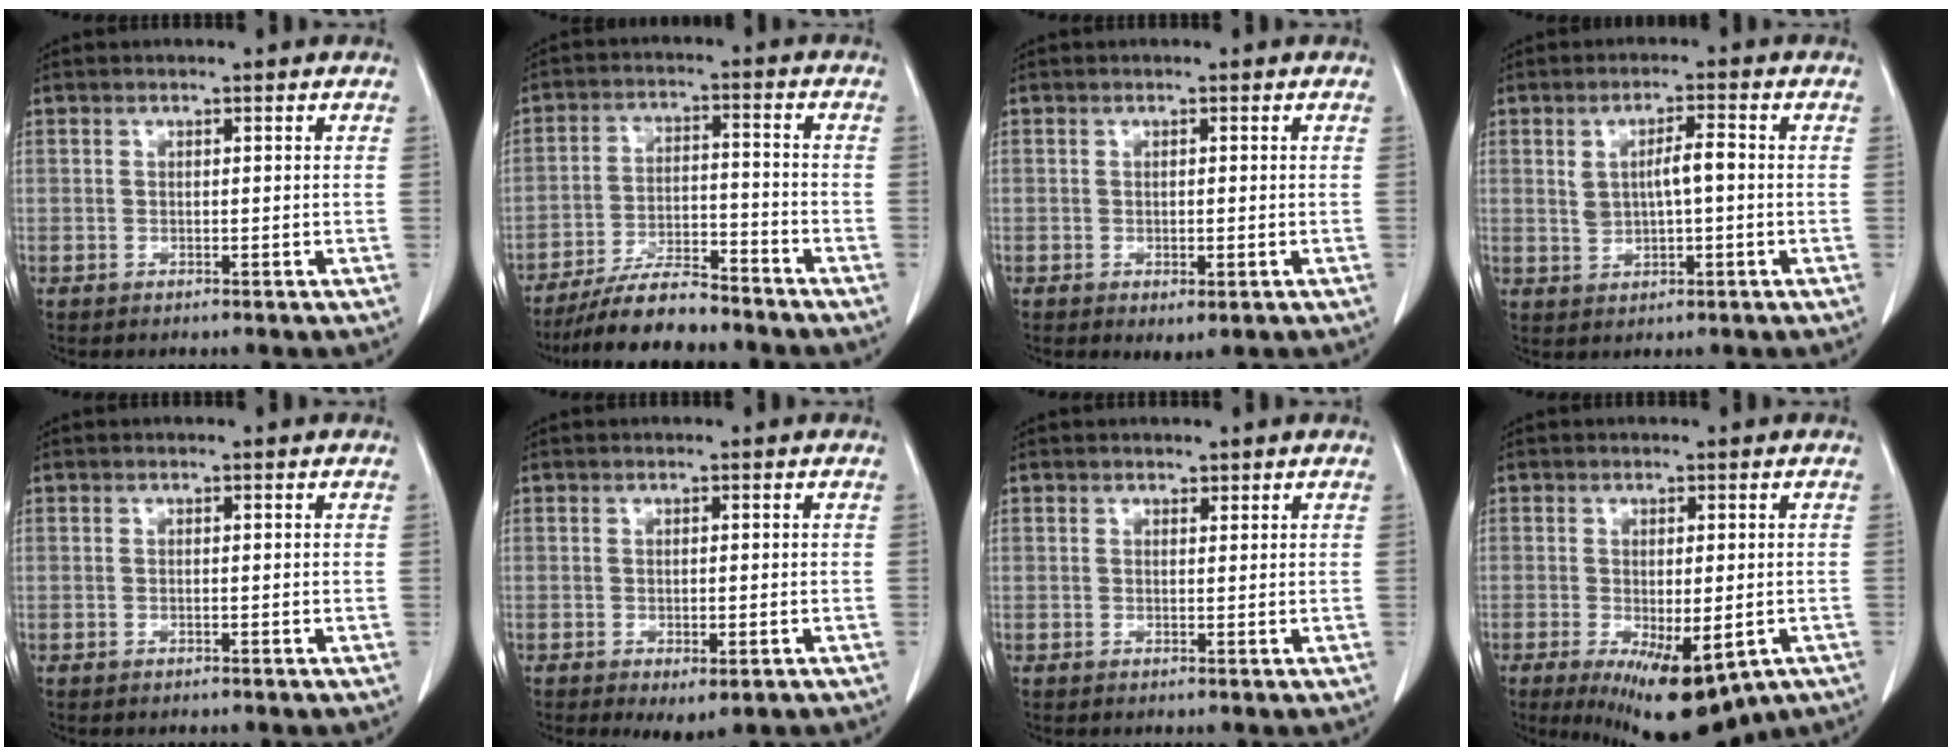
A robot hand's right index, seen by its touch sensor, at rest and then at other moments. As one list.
[{"total": 9.5, "force": [-8.5, 1.5, 4.0], "torque": [-0.068, -0.009, -0.152]}, {"total": 1.9, "force": [-0.4, 0.7, 1.7], "torque": [-0.028, -0.006, 0.003]}, {"total": 4.6, "force": [0.5, 1.3, 4.4], "torque": [-0.081, 0.008, 0.014]}, {"total": 0.0}, {"total": 3.1, "force": [-1.3, 1.1, 2.7], "torque": [-0.038, -0.007, -0.008]}, {"total": 0.9, "force": [0.7, 0.5, 0.1], "torque": [-0.001, -0.002, 0.009]}, {"total": 12.8, "force": [-6.7, 4.7, 9.8], "torque": [-0.133, -0.019, -0.088]}]